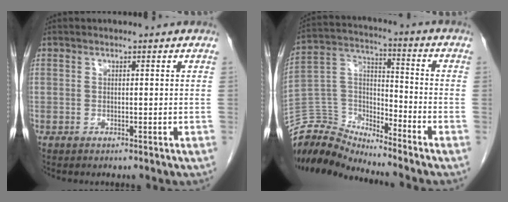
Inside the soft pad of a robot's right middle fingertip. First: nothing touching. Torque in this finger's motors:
{"motor_torque": [0.03, -0.01, -0.13, -0.04]}